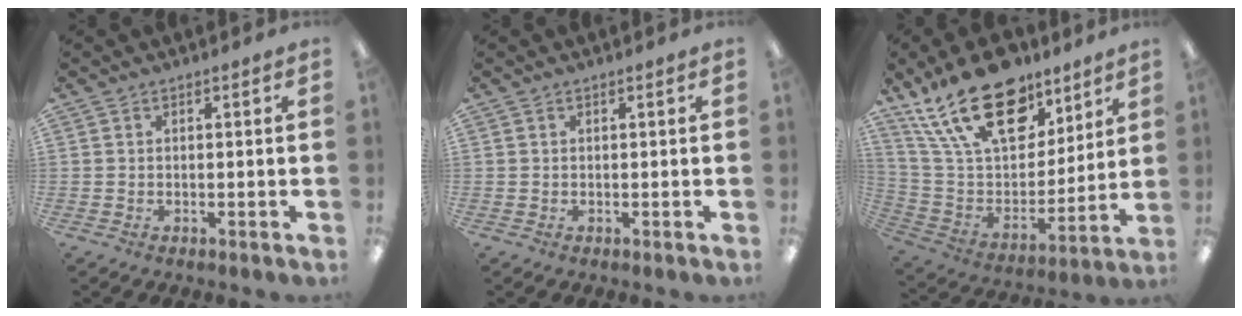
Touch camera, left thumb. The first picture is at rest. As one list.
[{"total": 0.0}, {"total": 23.9, "force": [15.0, 12.6, 13.7], "torque": [-0.260, -0.081, 0.267]}]